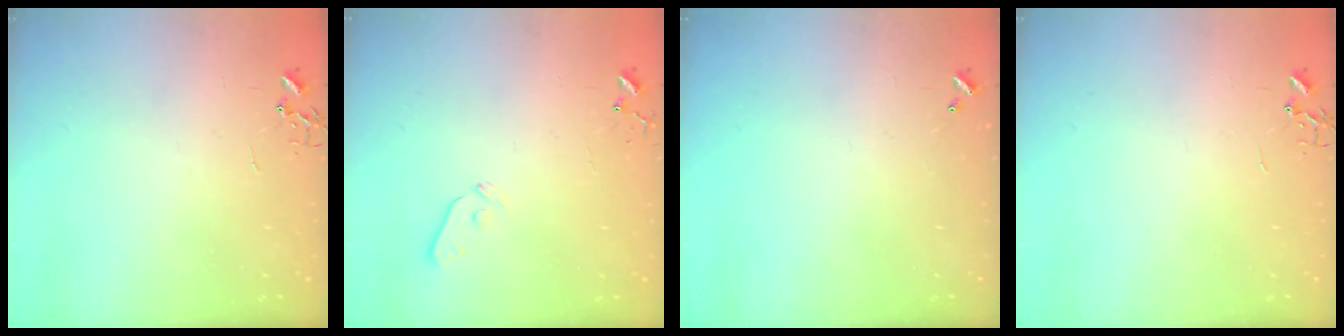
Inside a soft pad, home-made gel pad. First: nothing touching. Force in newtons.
{"total": 4.4, "press": 4.3, "slide": 0.6}
{"total": 0.0}
{"total": 0.0}